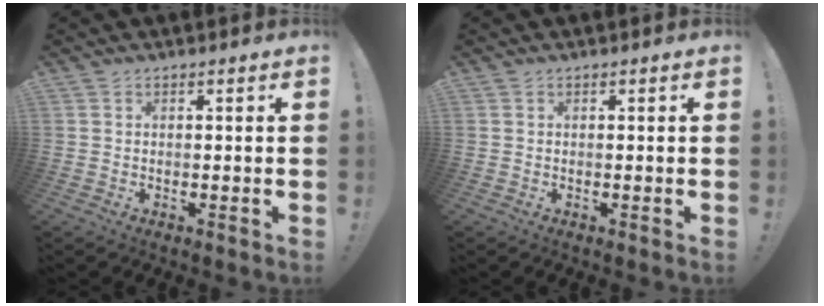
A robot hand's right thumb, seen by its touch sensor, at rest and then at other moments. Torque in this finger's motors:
{"motor_torque": [-0.01, -0.01, -0.08, 0.09, 0.01]}